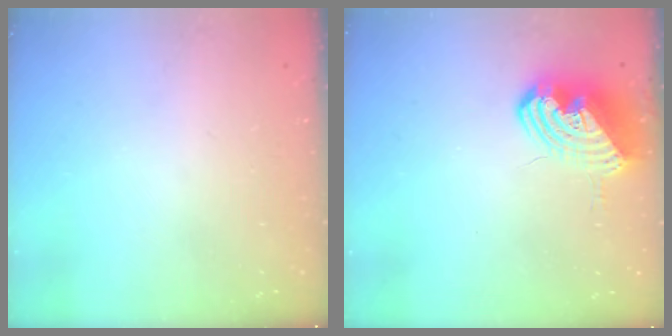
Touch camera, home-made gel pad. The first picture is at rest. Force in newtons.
{"total": 11.6, "press": 11.4, "slide": 1.8}